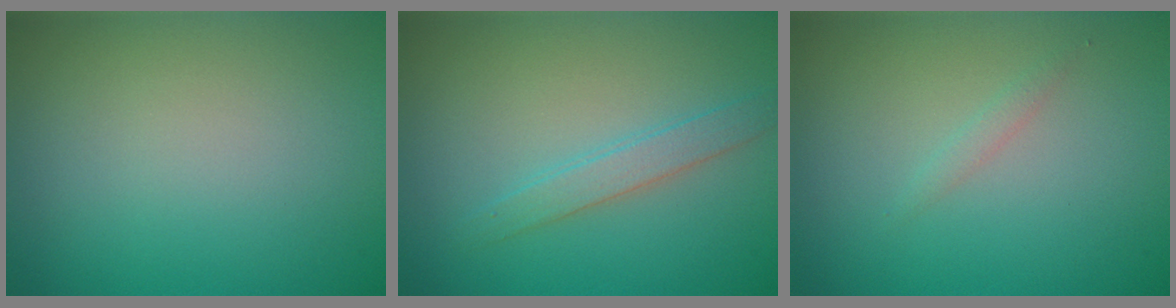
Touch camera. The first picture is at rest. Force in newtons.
{"total": 2.0, "press": 2.0, "slide": 0.0}
{"total": 0.7, "press": 0.7, "slide": 0.1}